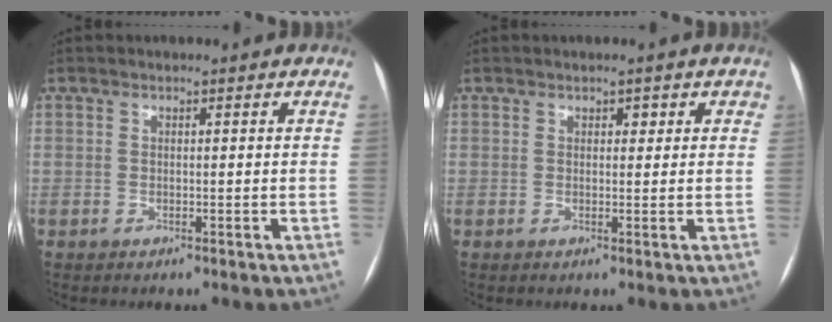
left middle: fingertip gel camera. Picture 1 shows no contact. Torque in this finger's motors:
{"motor_torque": [-0.04, 0.03, -0.03, 0.00]}